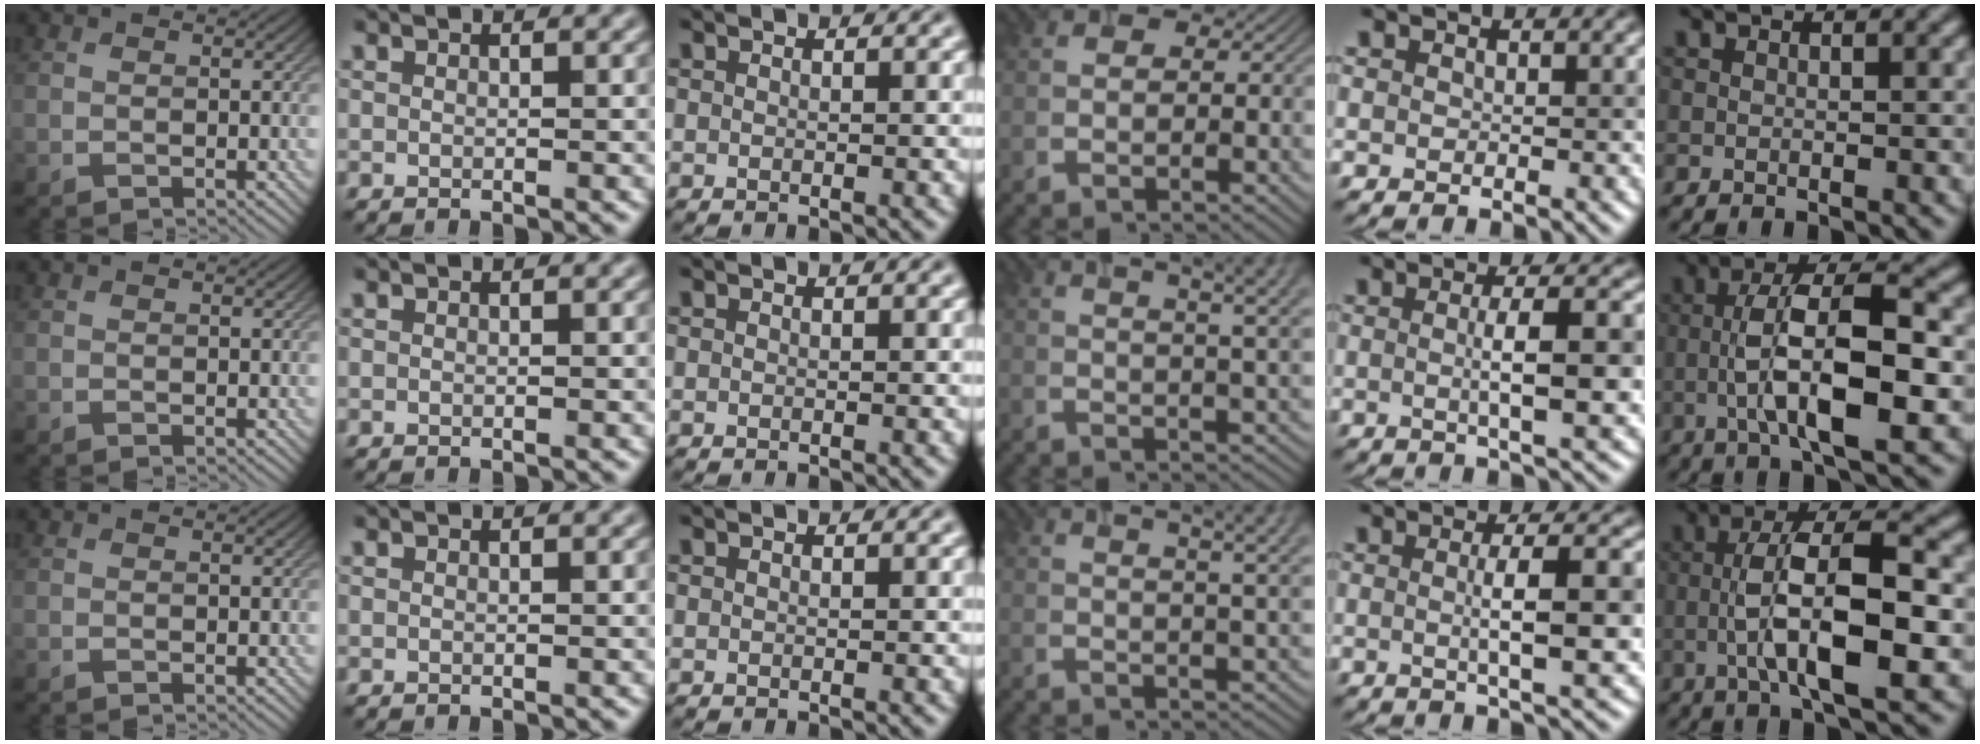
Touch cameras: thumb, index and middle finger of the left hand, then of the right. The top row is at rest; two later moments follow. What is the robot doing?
{"motion": "screw", "object": "timer"}